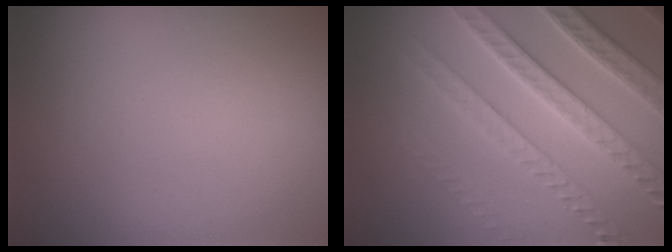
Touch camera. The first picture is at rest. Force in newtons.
{"total": 7.1, "press": 6.8, "slide": 1.8}